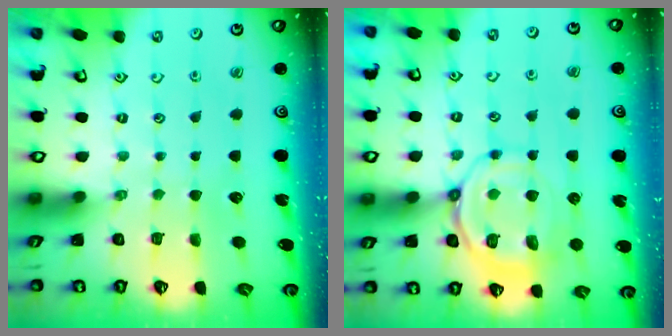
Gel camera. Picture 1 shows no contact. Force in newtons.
{"total": 10.0, "press": 9.9, "slide": 1.1}